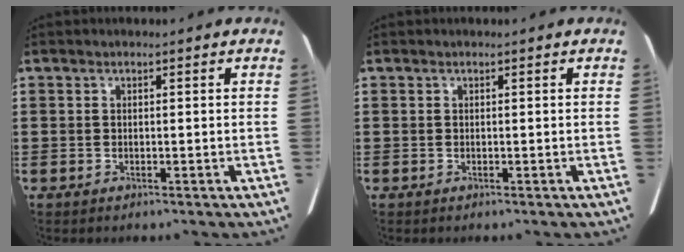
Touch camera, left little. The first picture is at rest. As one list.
[{"total": 0.0}]